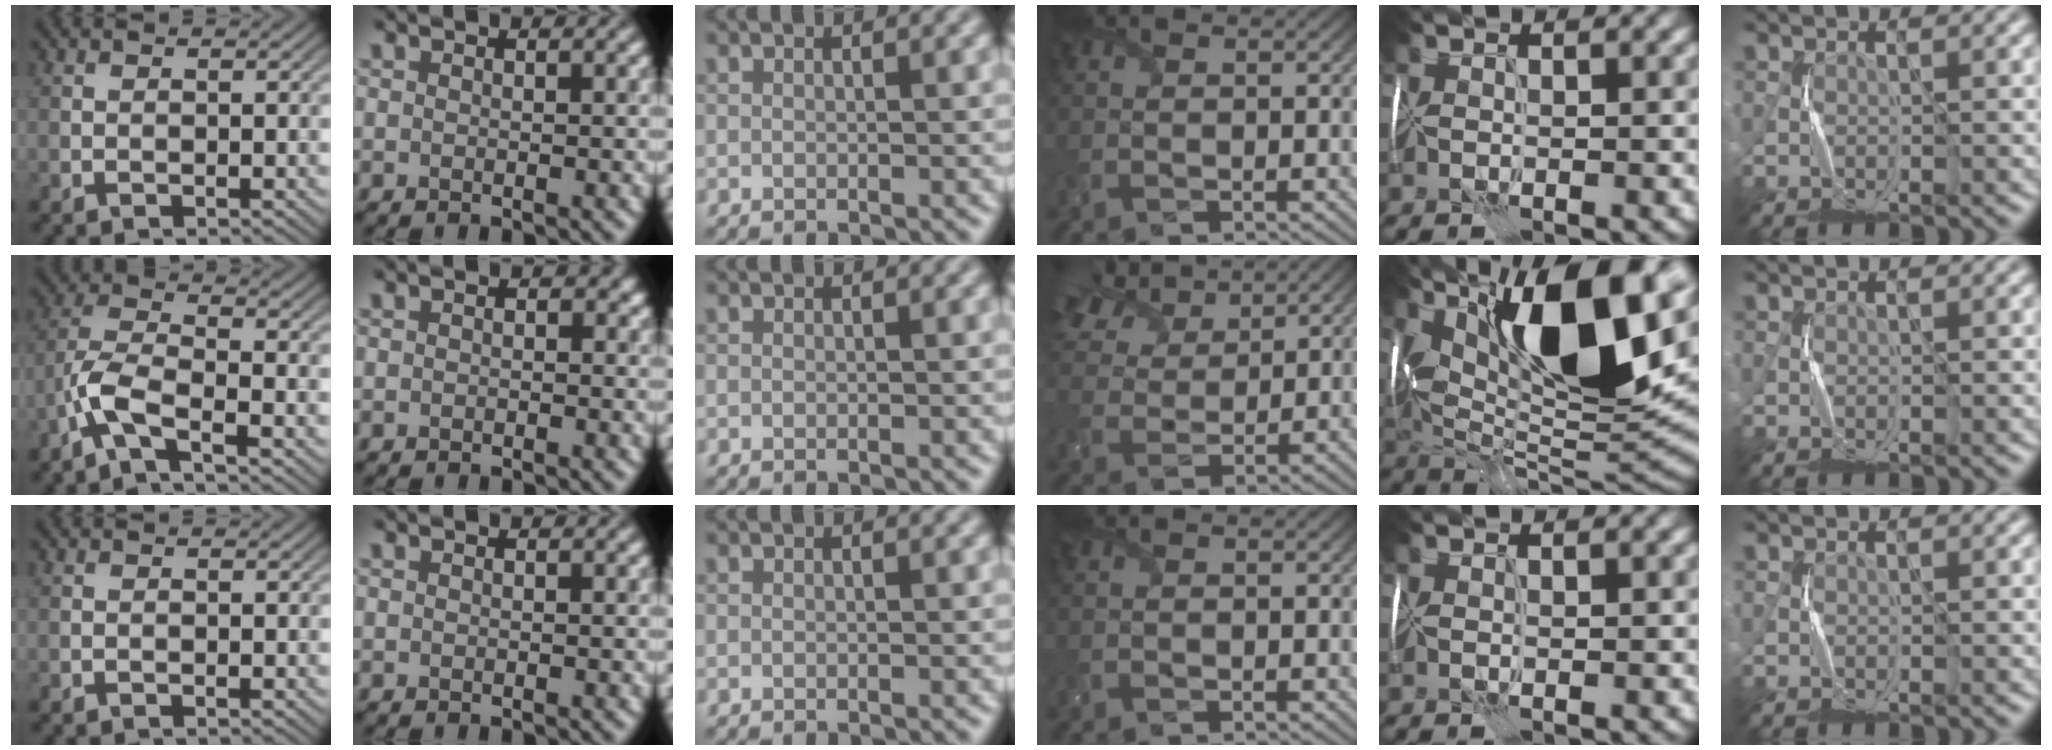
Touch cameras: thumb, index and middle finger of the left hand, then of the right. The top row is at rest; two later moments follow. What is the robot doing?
{"motion": "fold", "object": "tissue"}